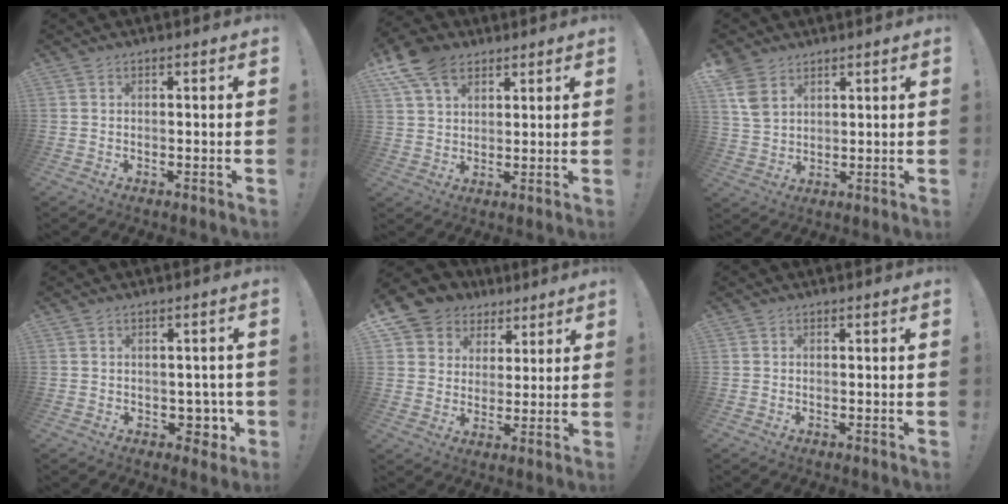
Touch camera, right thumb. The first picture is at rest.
{"total": 11.1, "force": [6.6, 6.9, 5.7], "torque": [-0.109, -0.023, 0.127]}
{"total": 7.6, "force": [4.4, 5.0, 3.7], "torque": [-0.068, -0.017, 0.086]}
{"total": 5.4, "force": [-0.3, 4.8, 2.5], "torque": [-0.018, 0.001, 0.002]}
{"total": 8.9, "force": [4.2, 7.6, 2.0], "torque": [-0.032, -0.029, 0.087]}
{"total": 0.0}